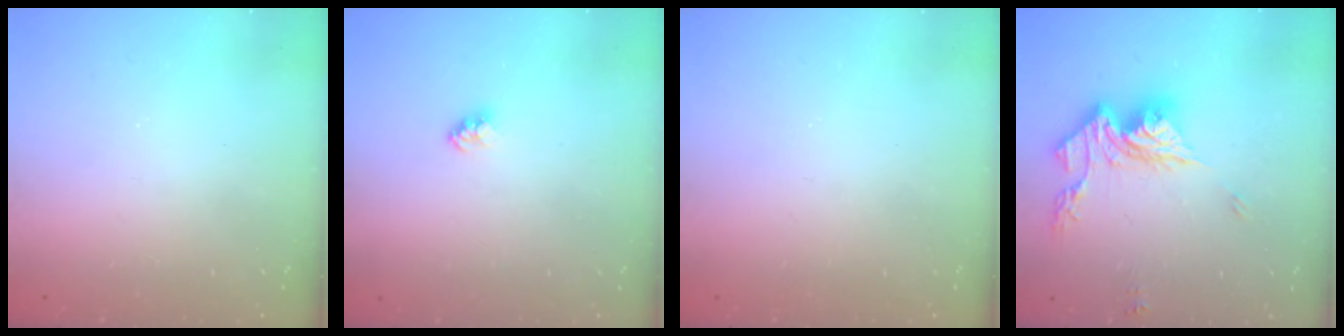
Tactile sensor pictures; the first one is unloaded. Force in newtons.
{"total": 2.3, "press": 2.3, "slide": 0.1}
{"total": 0.0}
{"total": 14.7, "press": 14.6, "slide": 1.5}